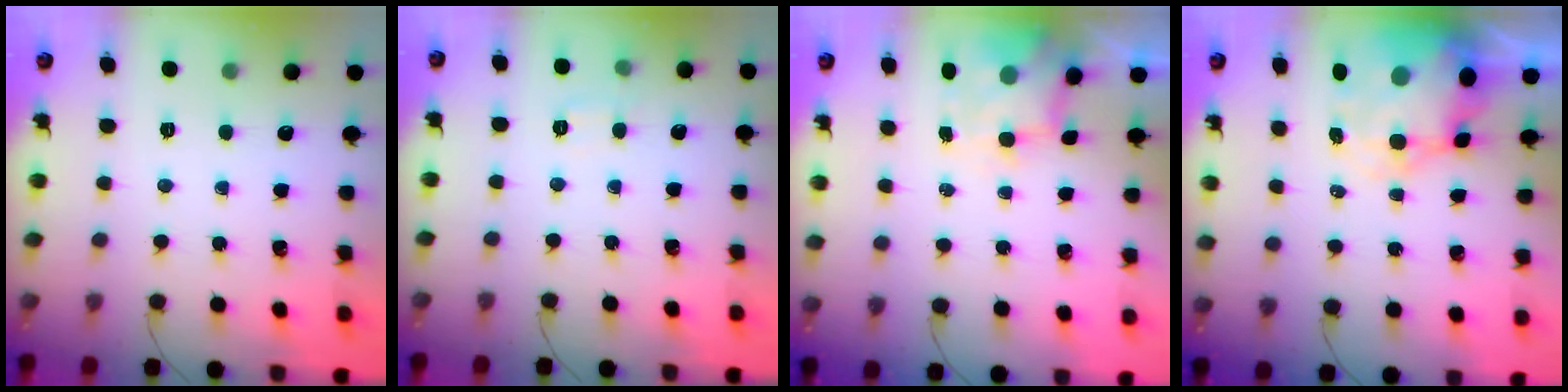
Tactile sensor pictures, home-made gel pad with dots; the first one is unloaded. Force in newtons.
{"total": 6.3, "press": 6.2, "slide": 1.1}
{"total": 5.1, "press": 5.0, "slide": 0.7}
{"total": 8.3, "press": 7.9, "slide": 2.4}